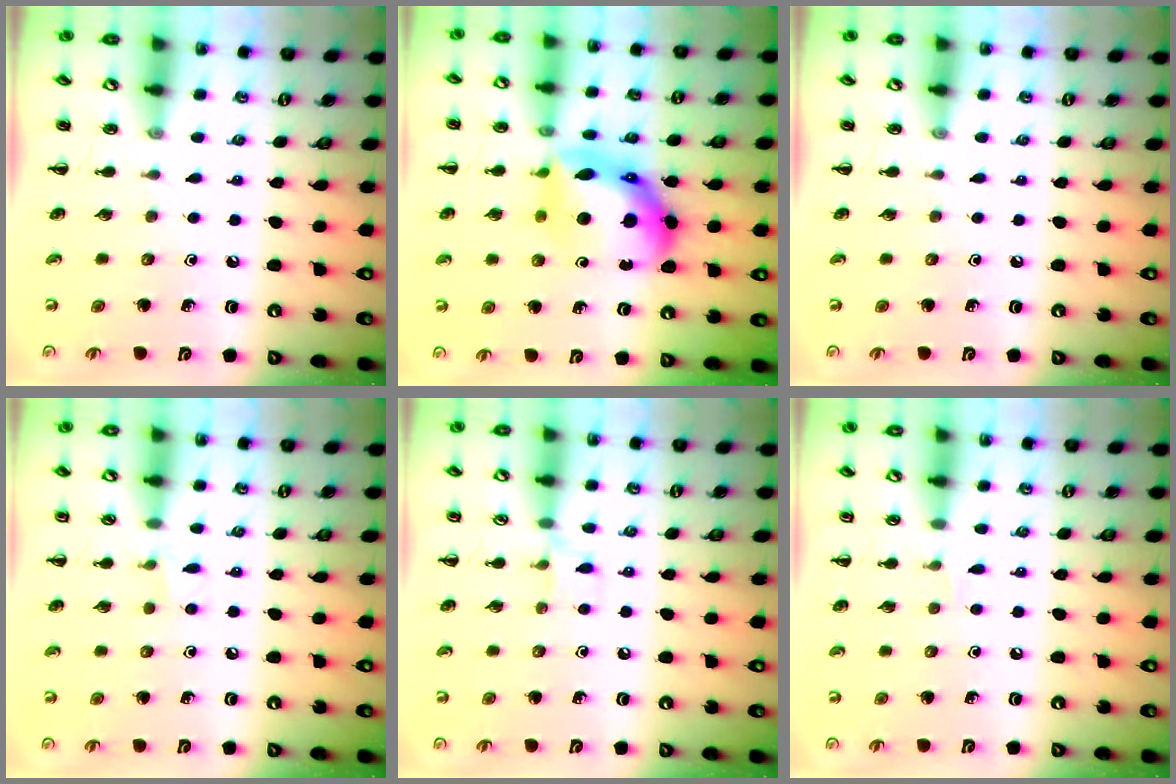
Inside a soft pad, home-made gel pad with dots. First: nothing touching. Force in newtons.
{"total": 15.3, "press": 15.3, "slide": 0.9}
{"total": 0.0}
{"total": 4.2, "press": 4.0, "slide": 1.2}
{"total": 5.1, "press": 4.8, "slide": 1.7}
{"total": 3.6, "press": 3.4, "slide": 1.2}